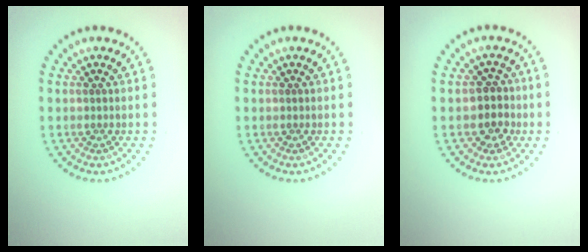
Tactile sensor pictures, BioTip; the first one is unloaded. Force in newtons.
{"total": 0.0}
{"total": 2.4, "press": 2.3, "slide": 0.9}